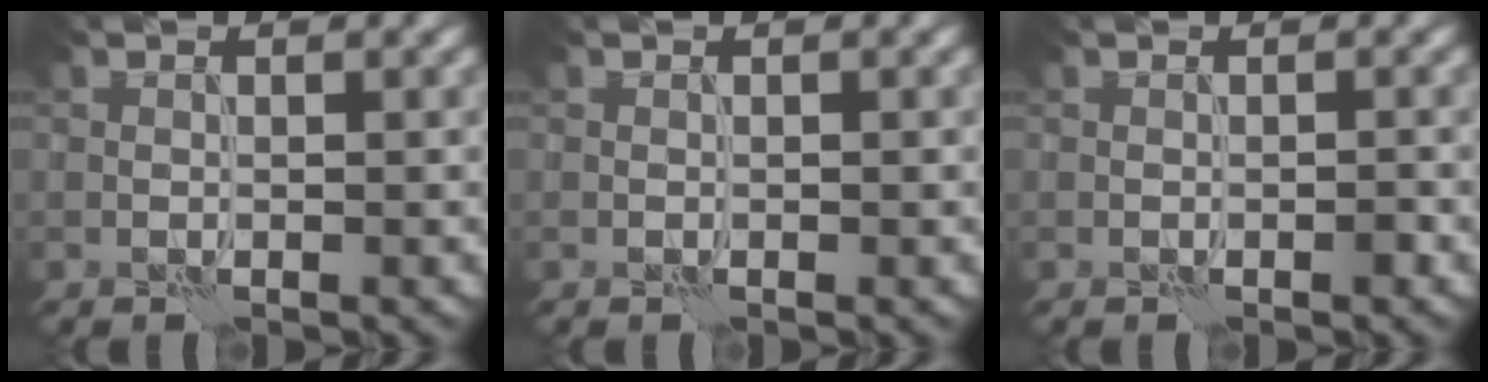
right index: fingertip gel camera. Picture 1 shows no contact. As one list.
[{"total": 0.0}, {"total": 0.6, "force": [-0.4, 0.2, 0.4], "torque": [-0.008, 0.003, -0.006]}]